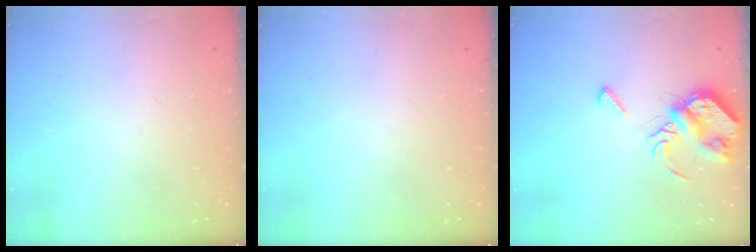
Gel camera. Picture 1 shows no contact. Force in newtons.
{"total": 0.0}
{"total": 7.8, "press": 7.8, "slide": 0.5}